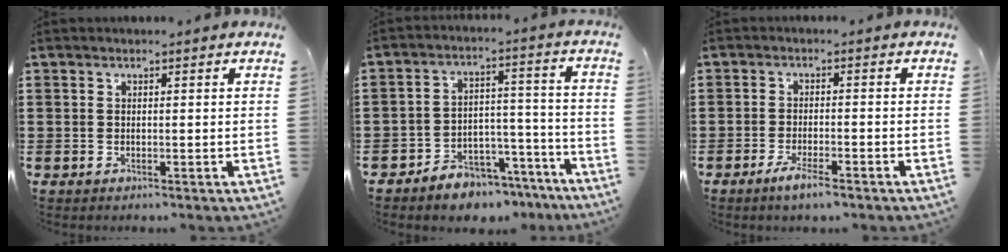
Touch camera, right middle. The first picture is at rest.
{"total": 6.1, "force": [-5.7, 2.0, 0.8], "torque": [-0.012, 0.026, -0.111]}
{"total": 3.3, "force": [-2.3, 0.4, 2.4], "torque": [-0.046, -0.001, -0.042]}